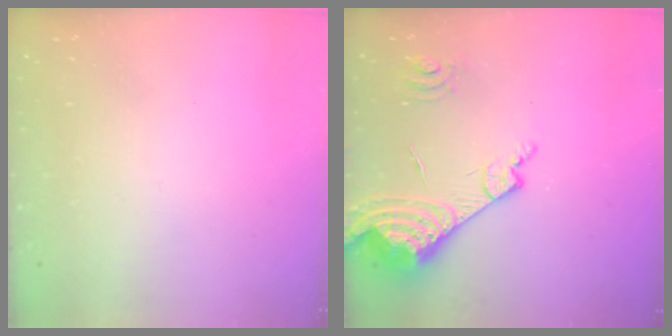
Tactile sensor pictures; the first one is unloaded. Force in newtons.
{"total": 15.0, "press": 14.9, "slide": 1.6}